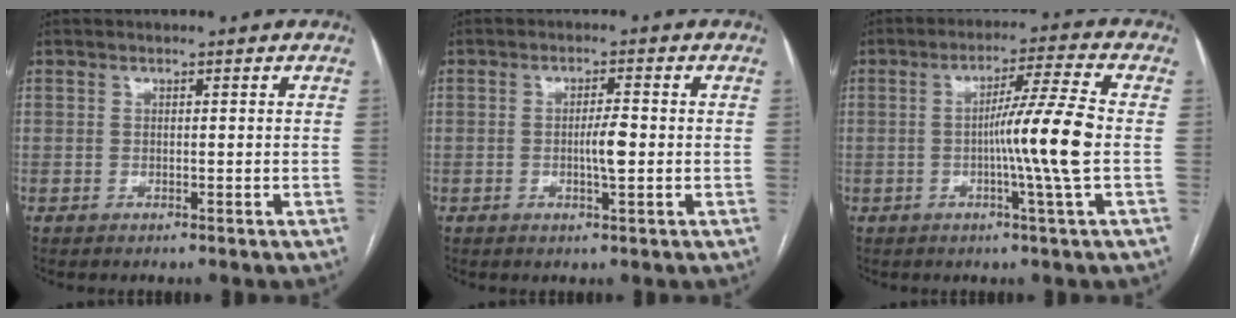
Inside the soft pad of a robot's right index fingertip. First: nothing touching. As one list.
[{"total": 3.3, "force": [-0.4, 0.4, 3.3], "torque": [-0.058, -0.001, -0.007]}, {"total": 9.5, "force": [-1.2, -2.1, 9.2], "torque": [-0.156, -0.004, -0.022]}]